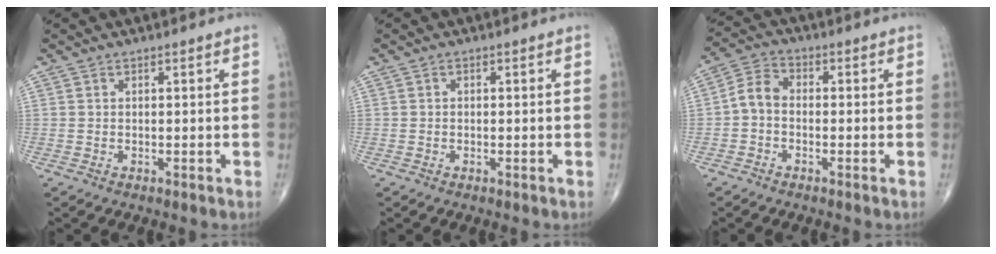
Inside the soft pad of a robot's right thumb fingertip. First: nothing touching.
{"total": 0.0}
{"total": 4.8, "force": [-1.1, 3.3, 3.2], "torque": [-0.054, 0.020, -0.036]}